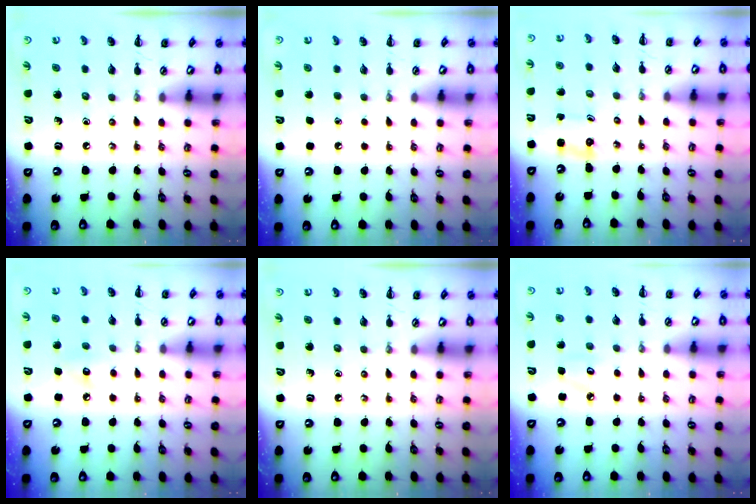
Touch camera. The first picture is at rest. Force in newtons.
{"total": 1.9, "press": 1.9, "slide": 0.2}
{"total": 1.1, "press": 1.1, "slide": 0.4}
{"total": 5.5, "press": 5.4, "slide": 1.4}
{"total": 0.0}
{"total": 4.2, "press": 4.0, "slide": 1.3}